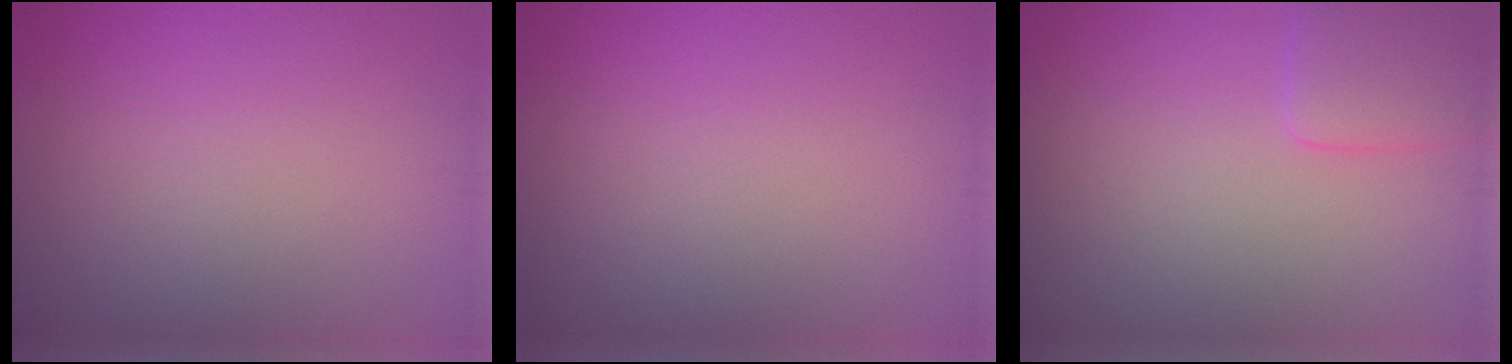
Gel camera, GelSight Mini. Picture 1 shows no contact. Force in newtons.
{"total": 0.0}
{"total": 2.6, "press": 2.6, "slide": 0.1}